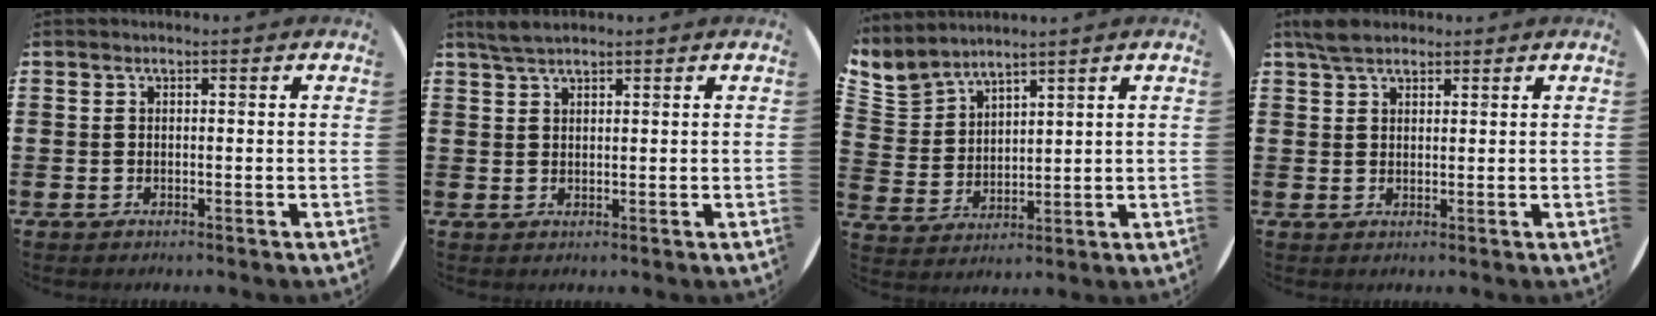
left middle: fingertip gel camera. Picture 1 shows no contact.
{"total": 2.4, "force": [2.2, 0.6, 1.0], "torque": [-0.022, 0.006, 0.040]}
{"total": 4.0, "force": [3.9, 0.8, -0.3], "torque": [-0.007, -0.022, 0.074]}
{"total": 3.4, "force": [2.9, 1.4, 1.1], "torque": [-0.019, 0.004, 0.053]}